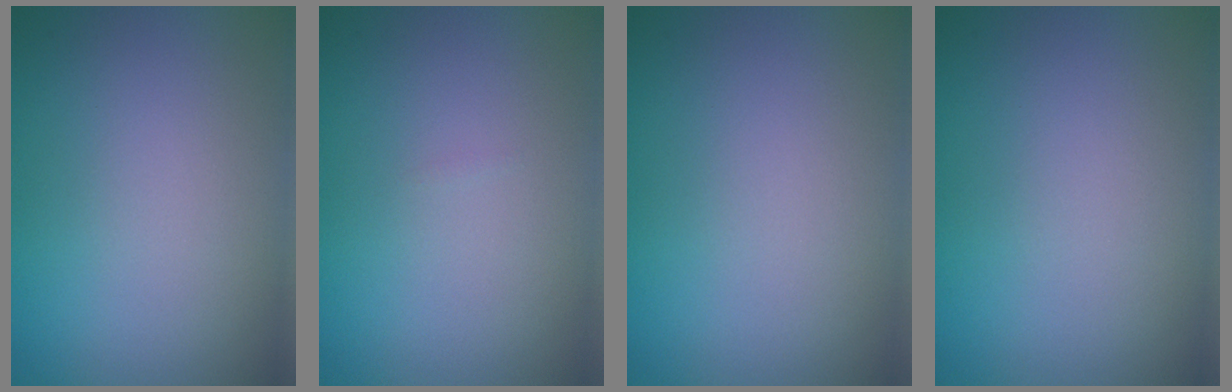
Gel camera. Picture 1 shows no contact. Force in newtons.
{"total": 0.0}
{"total": 0.0}
{"total": 0.0}